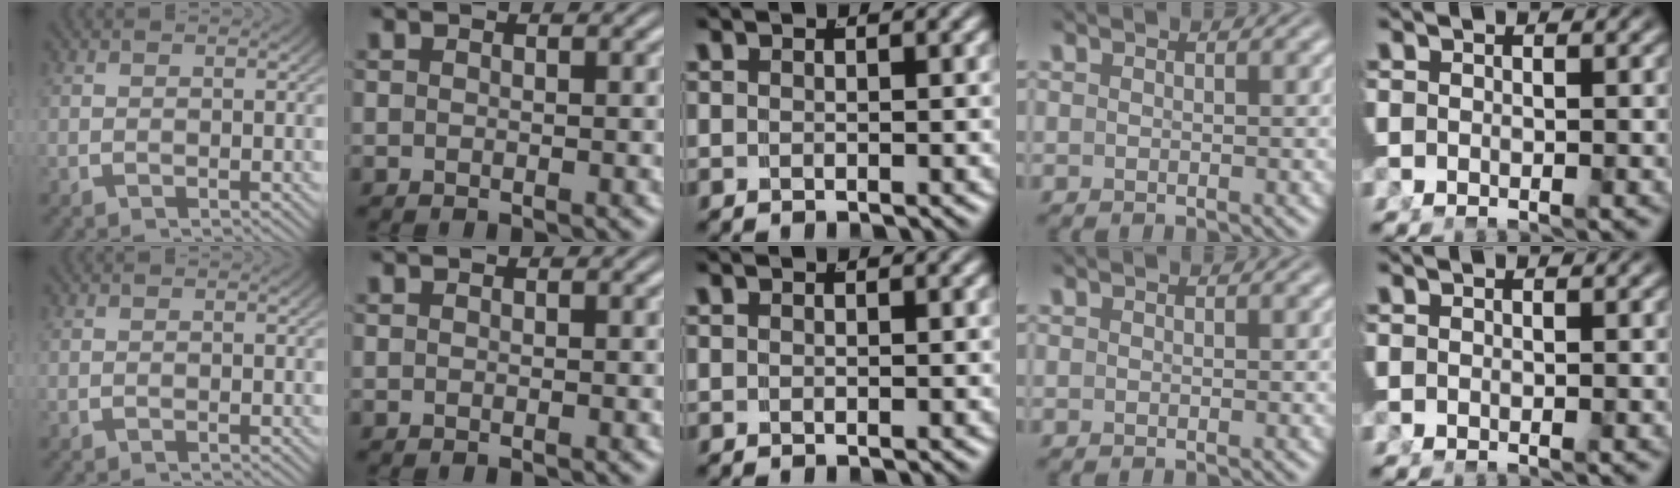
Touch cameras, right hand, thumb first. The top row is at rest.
{}